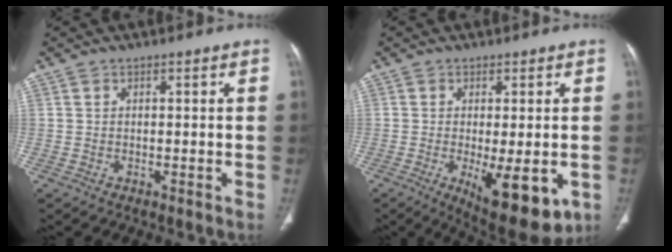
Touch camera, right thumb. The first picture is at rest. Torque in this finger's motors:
{"motor_torque": [-0.09, 0.87, 0.04, -0.03, 0.22]}